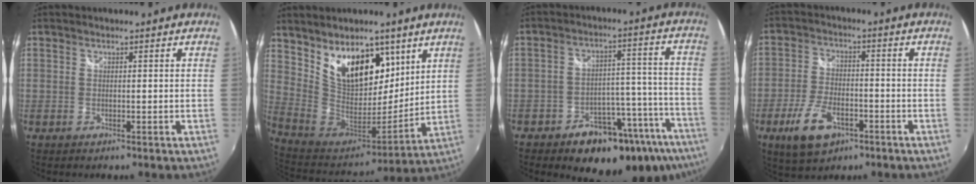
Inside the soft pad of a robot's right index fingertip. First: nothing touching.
{"total": 19.4, "force": [9.8, 11.4, 12.4], "torque": [-0.229, 0.007, 0.191]}
{"total": 20.1, "force": [-14.4, 9.9, 10.0], "torque": [-0.147, 0.029, -0.176]}
{"total": 10.7, "force": [-5.5, 5.7, 7.2], "torque": [-0.158, -0.008, -0.092]}